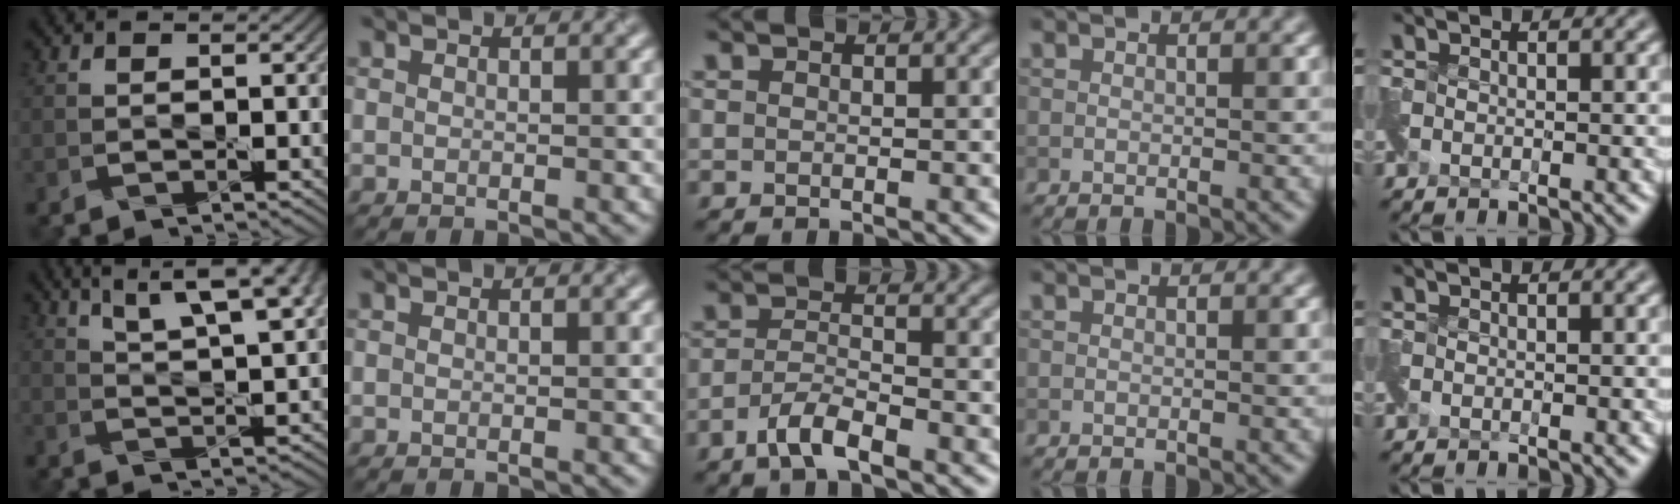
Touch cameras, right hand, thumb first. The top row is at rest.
{"thumb": {"total": 11.4, "force": [6.9, 3.3, 8.5], "torque": [-0.136, 0.019, 0.092]}, "middle": {"total": 3.1, "force": [-2.0, 0.8, 2.3], "torque": [-0.049, 0.002, -0.044]}}